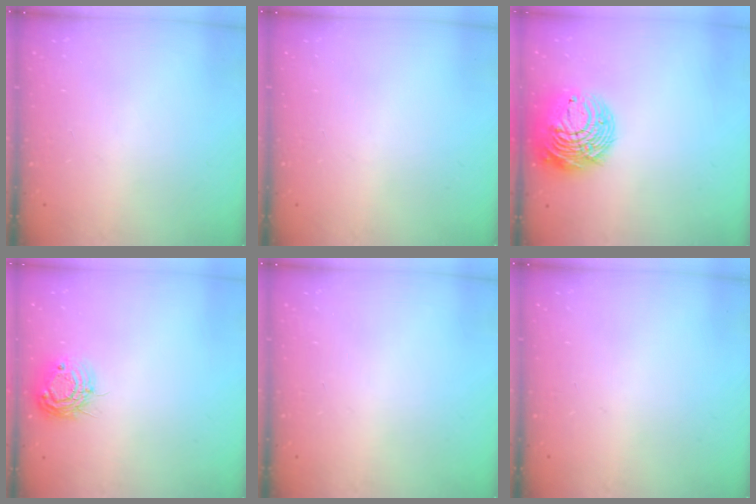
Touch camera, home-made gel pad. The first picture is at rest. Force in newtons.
{"total": 0.0}
{"total": 15.0, "press": 14.9, "slide": 1.5}
{"total": 9.8, "press": 9.7, "slide": 0.8}
{"total": 0.0}
{"total": 0.0}